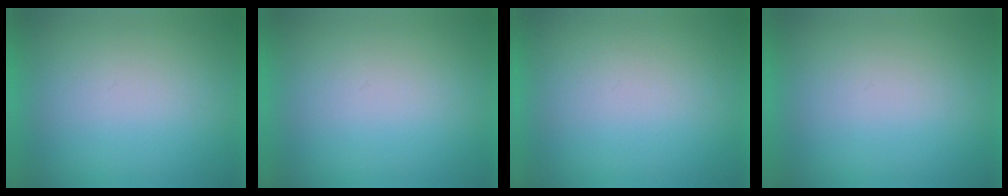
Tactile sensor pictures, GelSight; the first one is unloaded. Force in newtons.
{"total": 0.0}
{"total": 1.0}
{"total": 0.0}